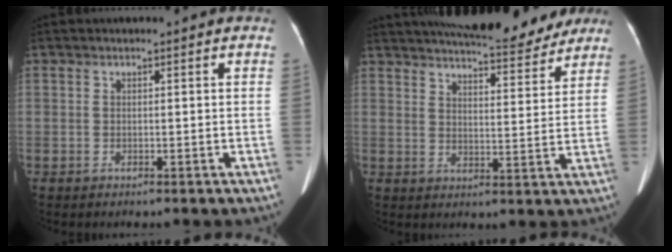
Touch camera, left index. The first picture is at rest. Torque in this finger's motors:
{"motor_torque": [-0.86, -1.28, -0.11, 0.03]}